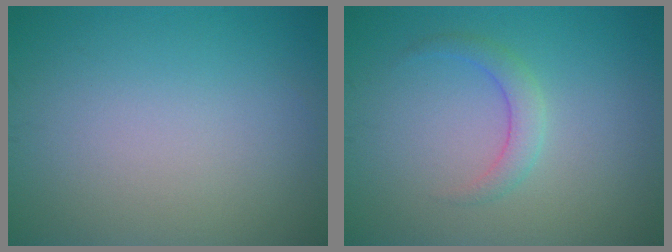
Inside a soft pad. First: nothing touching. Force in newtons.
{"total": 2.0, "press": 2.0, "slide": 0.1}